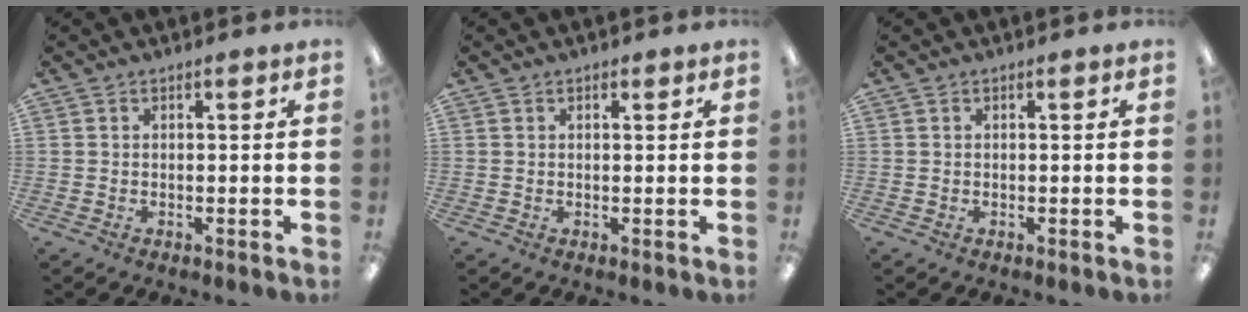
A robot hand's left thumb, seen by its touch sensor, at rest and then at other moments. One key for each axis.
{"total": 0.7, "fx": 0.5, "fy": 0.5, "fz": 0.3, "tx": 0.002, "ty": -0.001, "tz": 0.007}
{"total": 0.0}